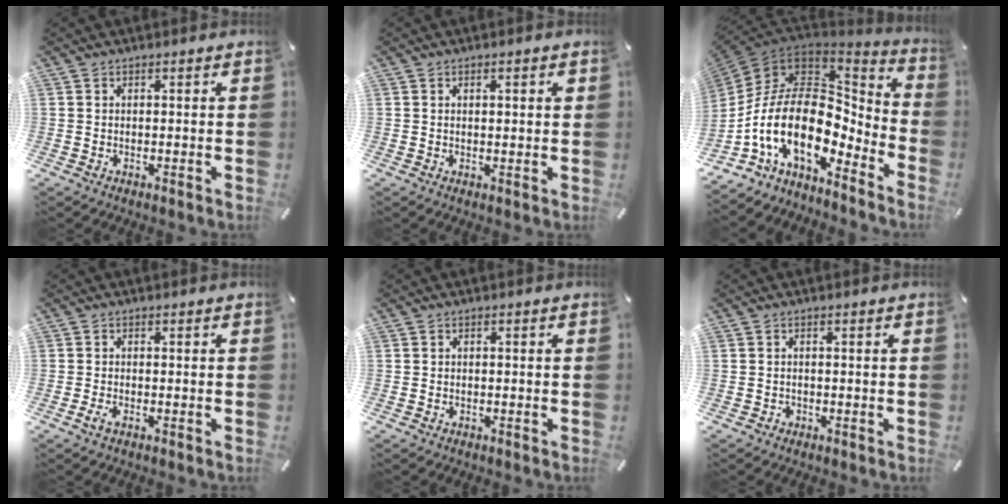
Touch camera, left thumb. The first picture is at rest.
{"total": 1.9, "force": [0.7, 0.6, 1.7], "torque": [-0.033, 0.005, 0.010]}
{"total": 21.5, "force": [-5.5, 12.6, 16.6], "torque": [-0.338, -0.030, -0.093]}
{"total": 1.6, "force": [-0.8, 0.5, 1.3], "torque": [-0.021, 0.002, -0.012]}
{"total": 0.7, "force": [-0.3, 0.5, 0.4], "torque": [-0.009, 0.001, -0.006]}
{"total": 0.9, "force": [-0.6, 0.7, 0.1], "torque": [-0.005, 0.003, -0.014]}